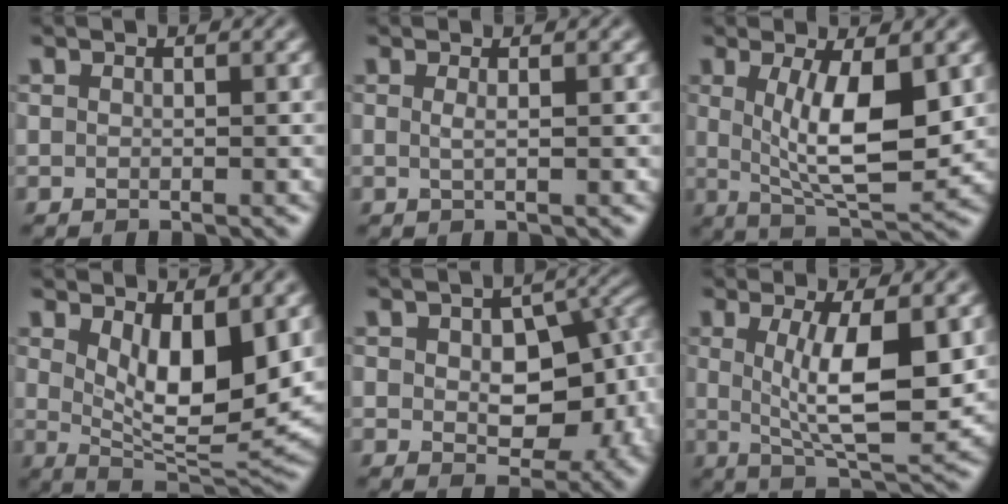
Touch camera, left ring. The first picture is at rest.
{"total": 0.9, "force": [0.1, 0.3, 0.9], "torque": [-0.014, 0.001, 0.000]}
{"total": 7.8, "force": [1.2, 2.5, 7.3], "torque": [-0.127, -0.016, 0.027]}
{"total": 7.8, "force": [2.1, 3.1, 6.9], "torque": [-0.117, -0.023, 0.042]}
{"total": 11.4, "force": [-0.4, 7.1, 8.9], "torque": [-0.095, -0.013, 0.012]}
{"total": 7.8, "force": [1.1, 2.2, 7.4], "torque": [-0.126, -0.014, 0.026]}